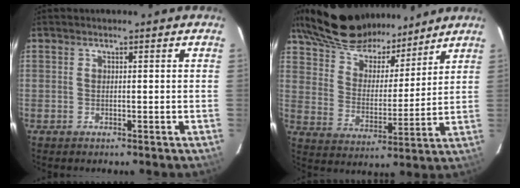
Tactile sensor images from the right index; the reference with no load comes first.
{"total": 21.9, "force": [17.6, 8.1, 10.3], "torque": [-0.215, 0.053, 0.292]}